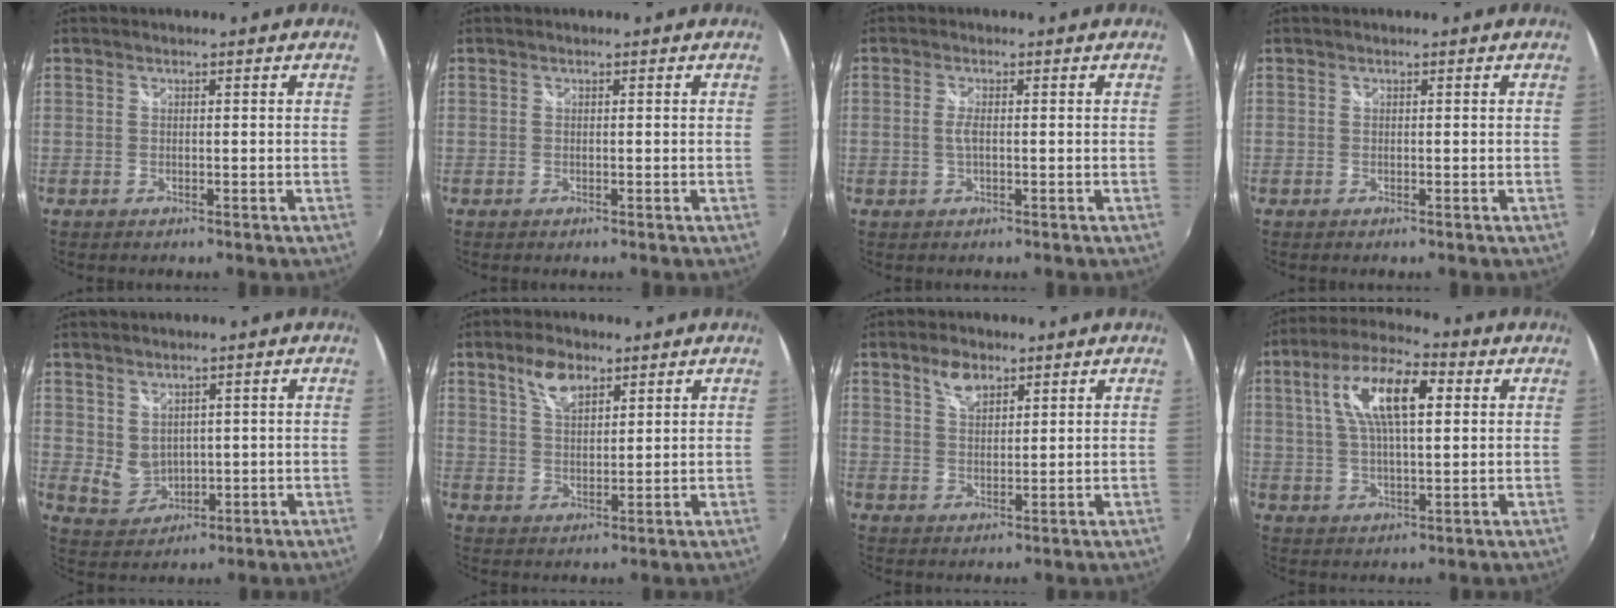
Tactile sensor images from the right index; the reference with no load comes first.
{"total": 0.0}
{"total": 1.9, "force": [-0.1, 0.4, 1.8], "torque": [-0.039, -0.002, -0.003]}
{"total": 0.0}
{"total": 4.8, "force": [1.9, 3.7, 2.4], "torque": [-0.041, -0.003, 0.051]}
{"total": 5.9, "force": [3.7, 2.8, 3.7], "torque": [-0.064, 0.008, 0.069]}
{"total": 4.5, "force": [2.9, 2.2, 2.6], "torque": [-0.041, 0.007, 0.053]}
{"total": 12.8, "force": [3.7, 4.6, 11.3], "torque": [-0.209, 0.023, 0.062]}